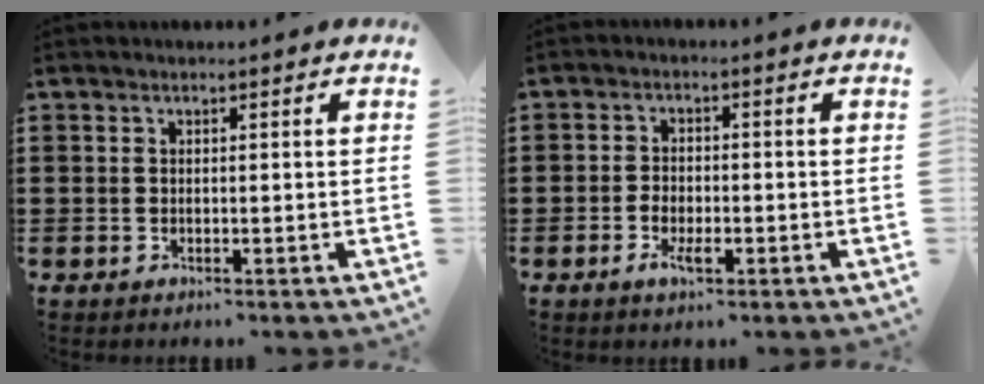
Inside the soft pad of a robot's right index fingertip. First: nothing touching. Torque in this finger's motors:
{"motor_torque": [1.23, 0.91, 0.12, 0.02]}